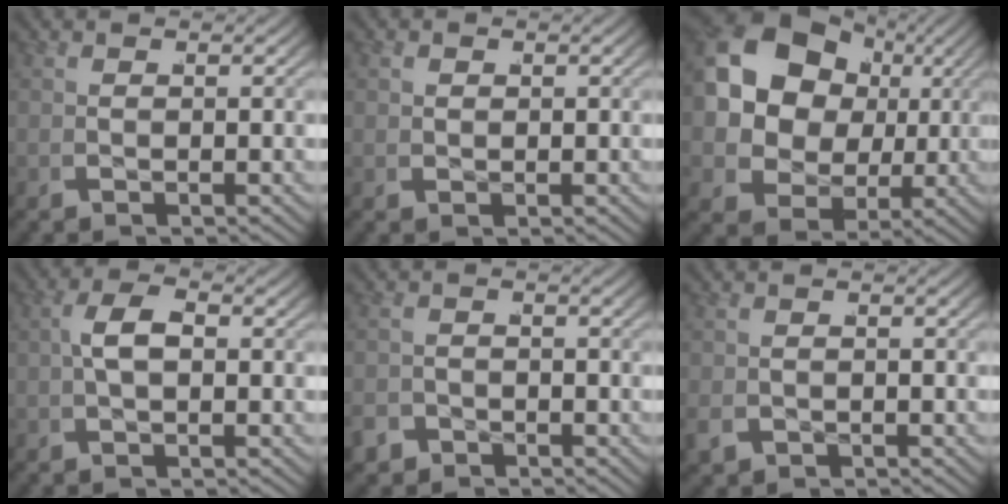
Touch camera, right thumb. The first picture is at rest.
{"total": 1.3, "force": [0.3, 1.1, 0.6], "torque": [-0.009, -0.003, 0.010]}
{"total": 14.5, "force": [1.3, 11.0, 9.3], "torque": [-0.221, -0.040, 0.029]}
{"total": 3.1, "force": [0.2, 1.4, 2.7], "torque": [-0.048, 0.010, 0.001]}
{"total": 2.7, "force": [-2.4, 1.1, -0.4], "torque": [0.011, -0.011, -0.041]}
{"total": 1.8, "force": [-1.2, 1.2, 0.3], "torque": [-0.011, -0.006, -0.018]}